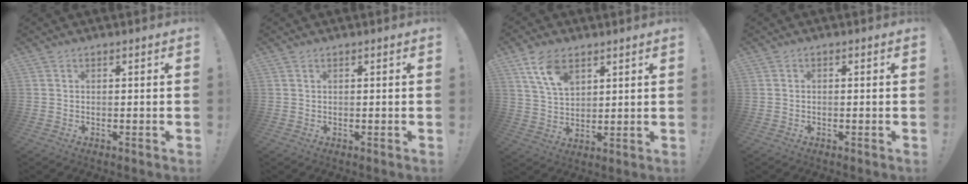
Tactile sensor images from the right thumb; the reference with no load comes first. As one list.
[{"total": 0.0}, {"total": 10.1, "force": [5.9, 5.7, 6.0], "torque": [-0.104, -0.018, 0.112]}, {"total": 0.6, "force": [-0.5, 0.2, 0.3], "torque": [-0.011, 0.004, -0.009]}]